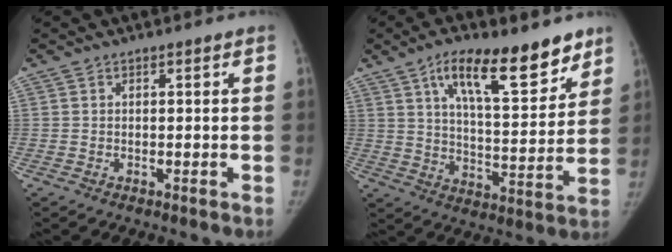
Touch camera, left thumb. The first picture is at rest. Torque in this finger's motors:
{"motor_torque": [0.14, 0.27, 1.55, -1.22, 0.08]}